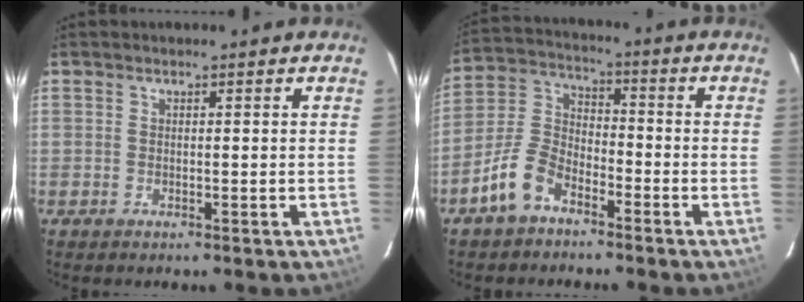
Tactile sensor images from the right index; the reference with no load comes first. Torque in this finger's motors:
{"motor_torque": [0.75, -0.76, 0.22, 0.06]}